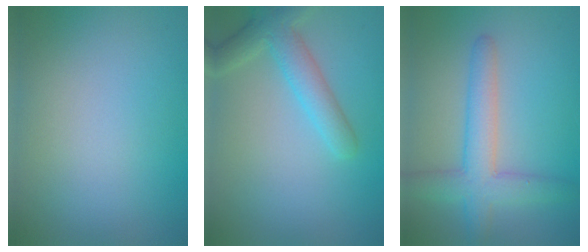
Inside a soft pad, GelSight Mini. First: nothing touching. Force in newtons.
{"total": 3.8, "press": 3.8, "slide": 0.3}
{"total": 4.7, "press": 4.7, "slide": 0.2}